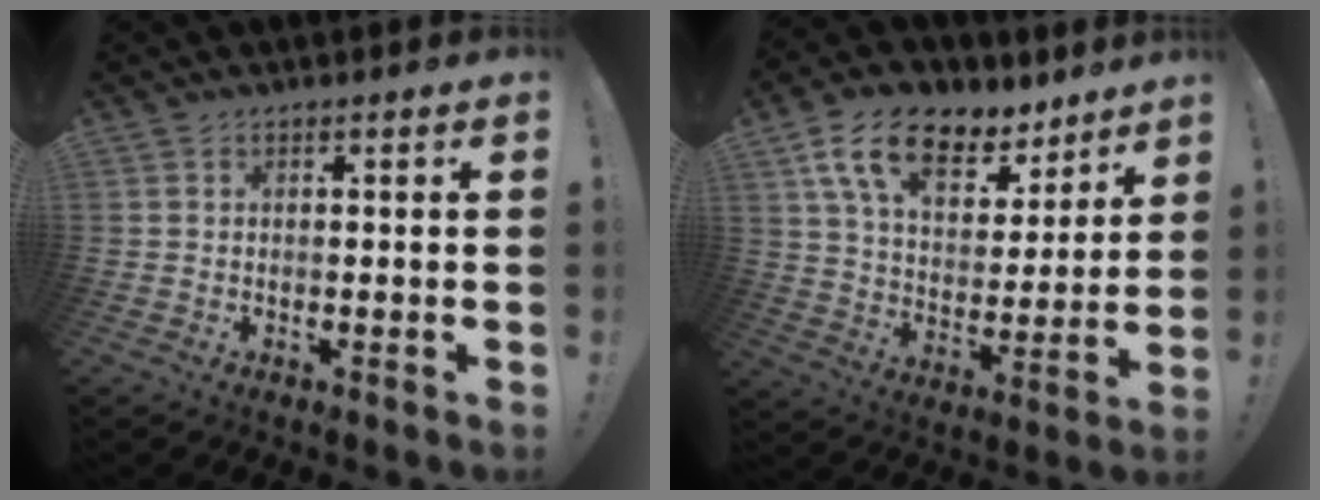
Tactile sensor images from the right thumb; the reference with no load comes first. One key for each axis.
{"total": 16.9, "fx": 10.2, "fy": 9.3, "fz": 9.7, "tx": -0.168, "ty": -0.051, "tz": 0.186}